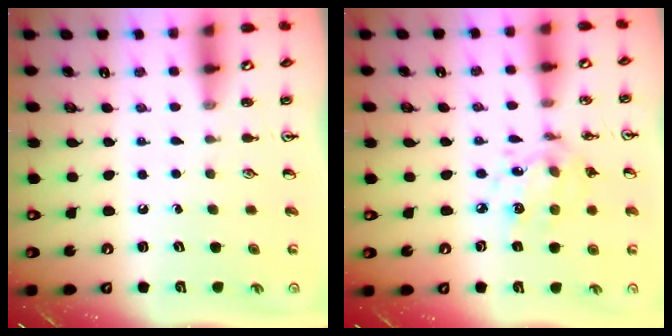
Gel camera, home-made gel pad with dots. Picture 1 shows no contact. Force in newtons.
{"total": 9.3, "press": 9.3, "slide": 0.6}